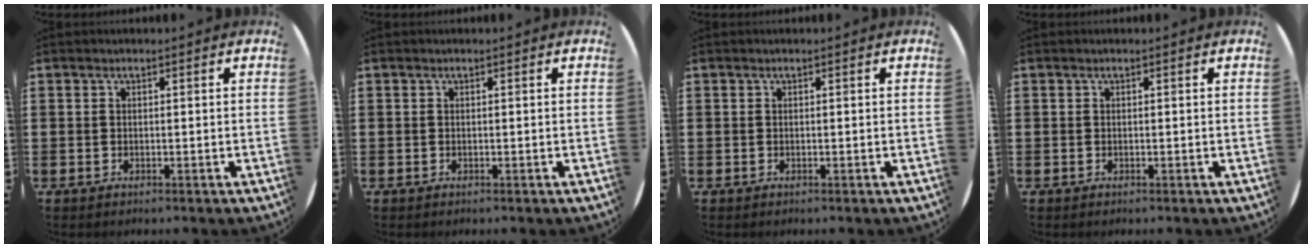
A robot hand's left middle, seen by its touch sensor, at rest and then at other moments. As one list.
[{"total": 0.0}, {"total": 0.0}, {"total": 0.0}]